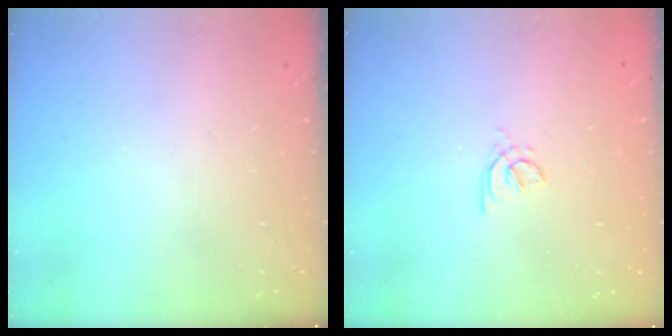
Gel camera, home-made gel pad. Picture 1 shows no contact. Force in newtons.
{"total": 2.0, "press": 1.9, "slide": 0.5}